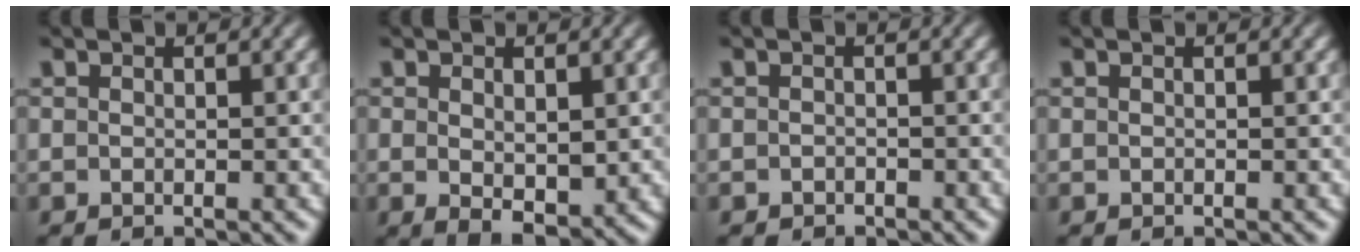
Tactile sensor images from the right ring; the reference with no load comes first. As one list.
[{"total": 3.4, "force": [-1.0, 1.4, 2.9], "torque": [-0.039, -0.027, 0.003]}, {"total": 0.7, "force": [-0.7, 0.0, -0.3], "torque": [0.011, -0.008, -0.006]}, {"total": 0.0}]